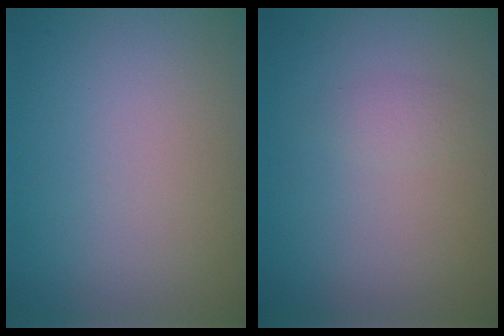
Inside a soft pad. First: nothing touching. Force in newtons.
{"total": 0.9, "press": 0.9, "slide": 0.0}